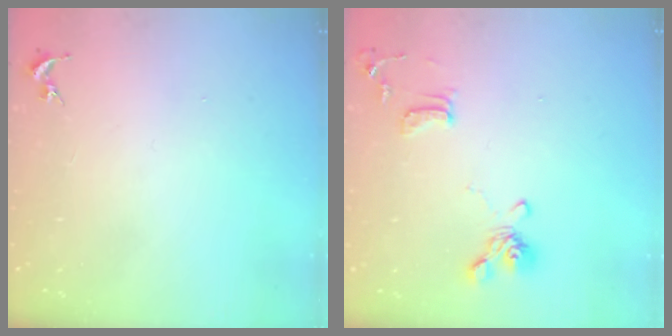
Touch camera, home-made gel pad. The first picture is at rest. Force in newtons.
{"total": 12.3, "press": 12.2, "slide": 1.8}